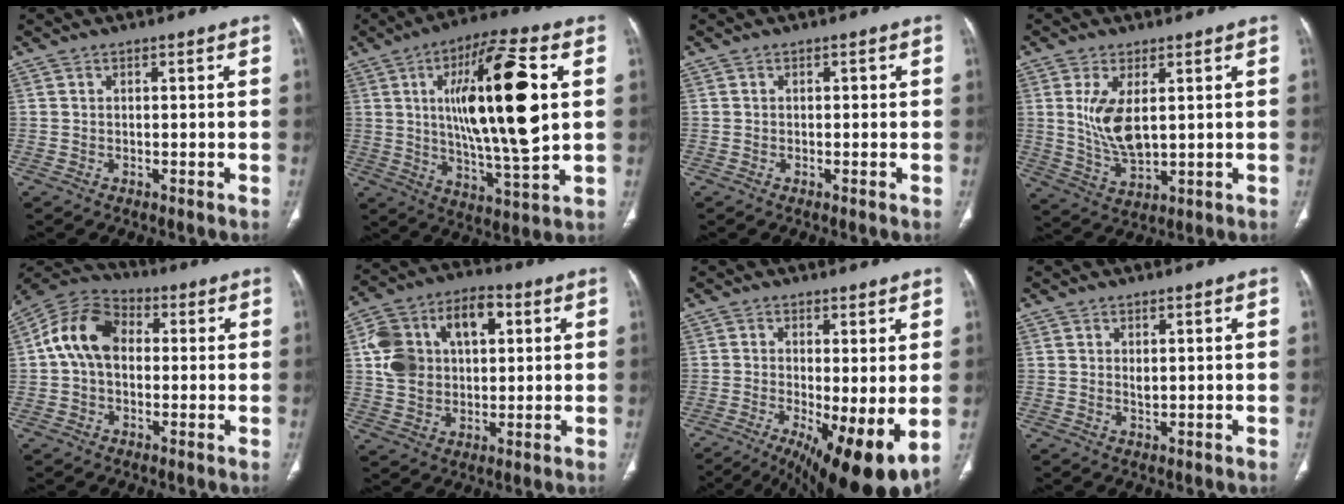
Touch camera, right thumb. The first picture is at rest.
{"total": 21.9, "force": [4.0, 5.2, 20.9], "torque": [-0.356, -0.012, 0.065]}
{"total": 0.5, "force": [-0.1, 0.3, 0.4], "torque": [-0.004, 0.000, -0.004]}
{"total": 8.7, "force": [1.9, 4.0, 7.5], "torque": [-0.149, -0.021, 0.052]}
{"total": 11.9, "force": [1.1, 8.5, 8.2], "torque": [-0.143, 0.030, 0.007]}
{"total": 16.3, "force": [4.0, 10.9, 11.5], "torque": [-0.181, 0.021, 0.070]}
{"total": 13.9, "force": [-3.4, 3.8, 12.9], "torque": [-0.183, -0.021, -0.037]}
{"total": 1.3, "force": [0.4, 0.6, 1.0], "torque": [-0.018, -0.003, 0.012]}